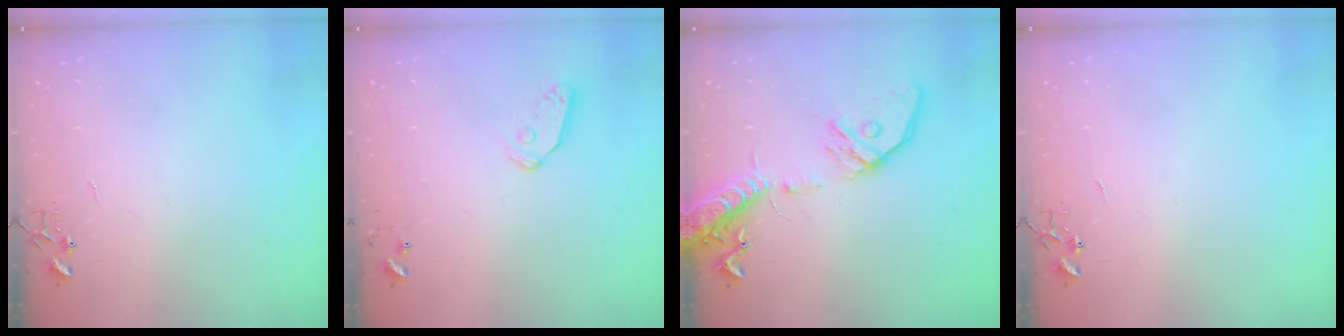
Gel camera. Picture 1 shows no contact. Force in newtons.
{"total": 7.2, "press": 7.2, "slide": 0.3}
{"total": 17.0, "press": 16.7, "slide": 3.3}
{"total": 0.0}